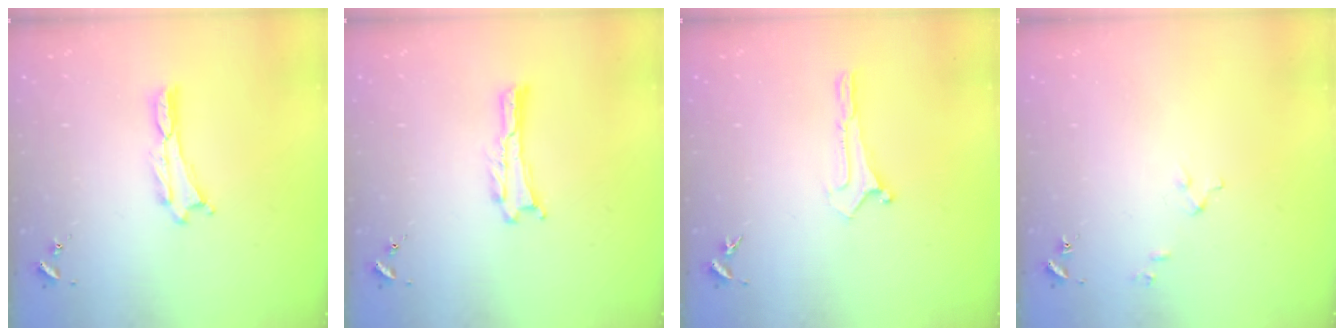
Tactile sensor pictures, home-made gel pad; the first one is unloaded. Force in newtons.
{"total": 0.0}
{"total": 0.0}
{"total": 2.6, "press": 2.6, "slide": 0.3}